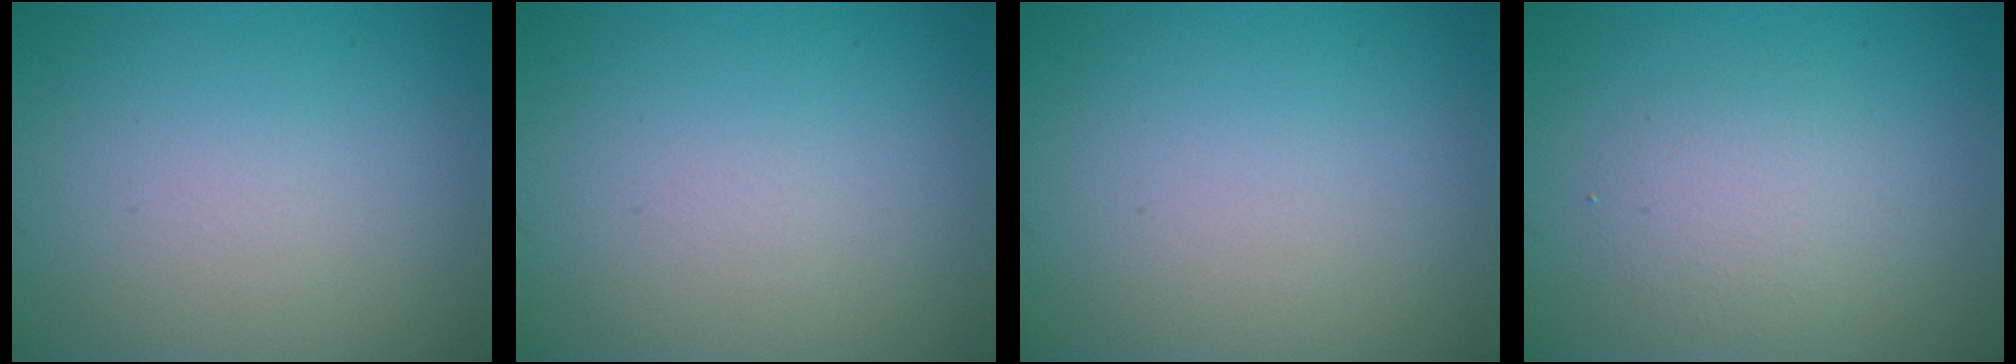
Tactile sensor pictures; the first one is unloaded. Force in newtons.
{"total": 0.0}
{"total": 0.0}
{"total": 2.4, "press": 2.4, "slide": 0.1}